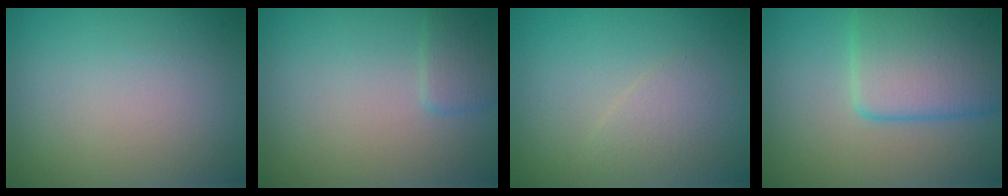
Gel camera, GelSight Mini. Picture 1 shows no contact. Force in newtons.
{"total": 1.4, "press": 1.4, "slide": 0.1}
{"total": 1.3, "press": 1.3, "slide": 0.1}
{"total": 6.6, "press": 6.6, "slide": 0.3}